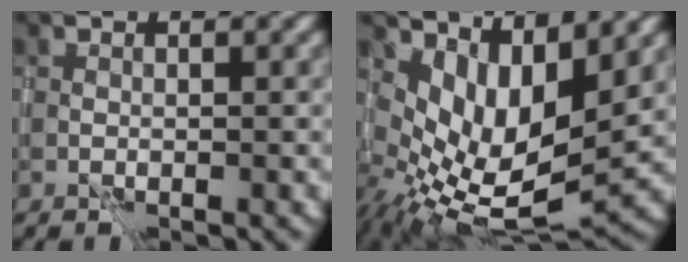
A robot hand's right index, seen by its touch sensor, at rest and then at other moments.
{"total": 9.0, "force": [2.0, 4.0, 7.8], "torque": [-0.150, -0.021, 0.047]}